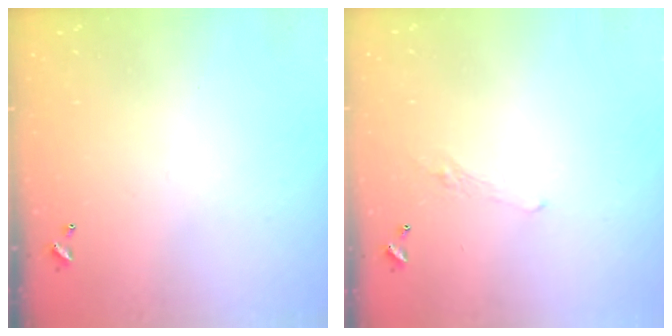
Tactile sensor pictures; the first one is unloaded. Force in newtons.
{"total": 1.6, "press": 1.5, "slide": 0.7}